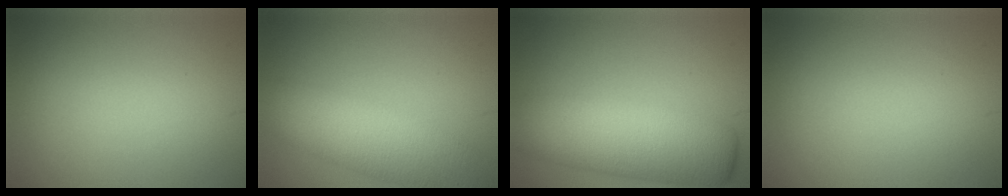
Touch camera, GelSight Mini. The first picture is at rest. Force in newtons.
{"total": 9.0, "press": 9.0, "slide": 0.6}
{"total": 10.3, "press": 10.3, "slide": 0.4}
{"total": 0.0}